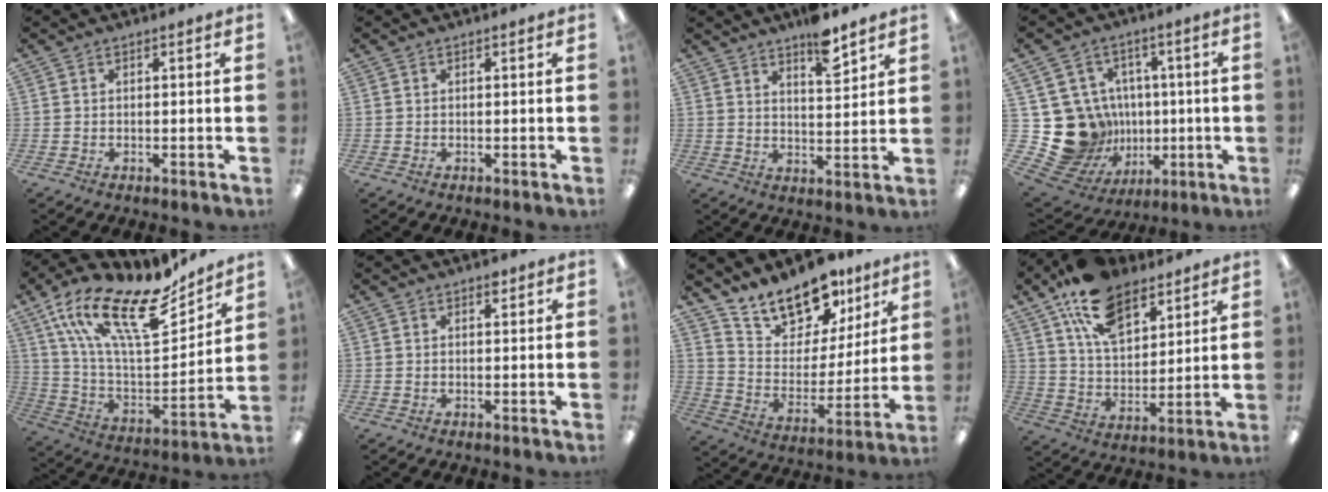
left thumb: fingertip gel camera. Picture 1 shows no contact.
{"total": 0.0}
{"total": 9.0, "force": [7.2, 2.1, 4.9], "torque": [-0.068, -0.048, 0.121]}
{"total": 18.4, "force": [-1.8, 17.2, 6.3], "torque": [-0.147, -0.003, 0.014]}
{"total": 23.3, "force": [14.8, 8.4, 15.9], "torque": [-0.294, -0.086, 0.257]}
{"total": 1.2, "force": [0.9, 0.5, 0.6], "torque": [0.003, -0.006, 0.012]}
{"total": 16.3, "force": [13.5, 7.8, 4.8], "torque": [-0.091, -0.102, 0.246]}
{"total": 16.8, "force": [11.1, 8.9, 8.9], "torque": [-0.161, -0.044, 0.203]}